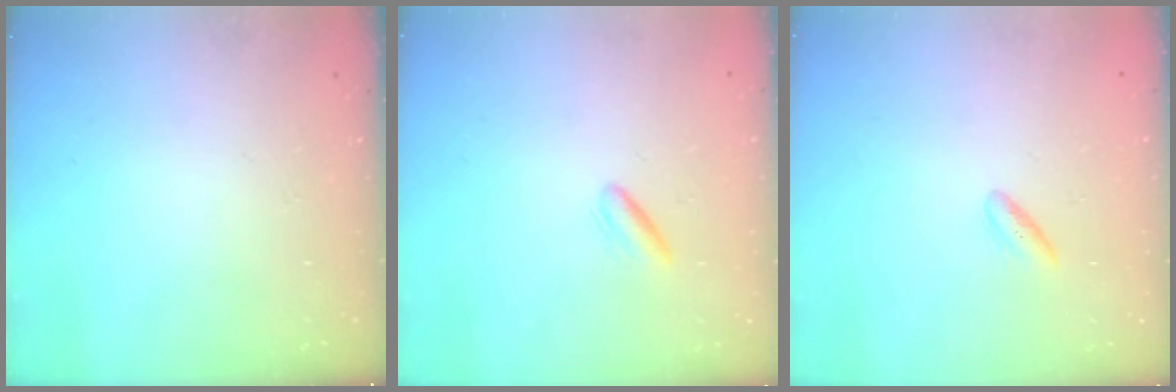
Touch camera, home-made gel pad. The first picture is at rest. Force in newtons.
{"total": 1.5, "press": 1.4, "slide": 0.7}
{"total": 2.5, "press": 2.2, "slide": 1.1}